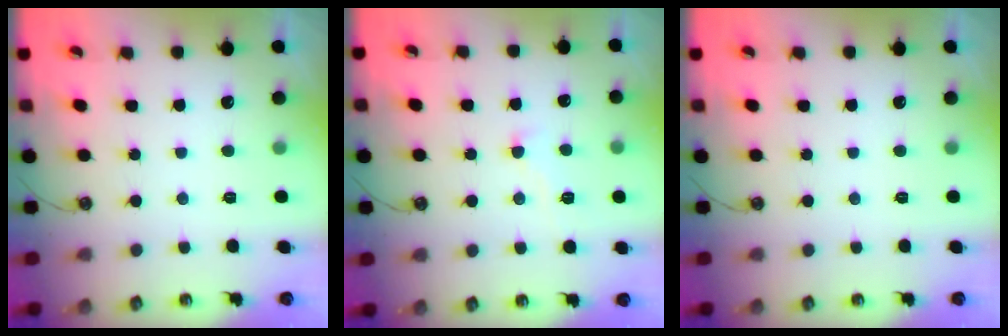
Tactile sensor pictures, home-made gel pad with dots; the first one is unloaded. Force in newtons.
{"total": 1.7, "press": 1.4, "slide": 0.8}
{"total": 0.0}